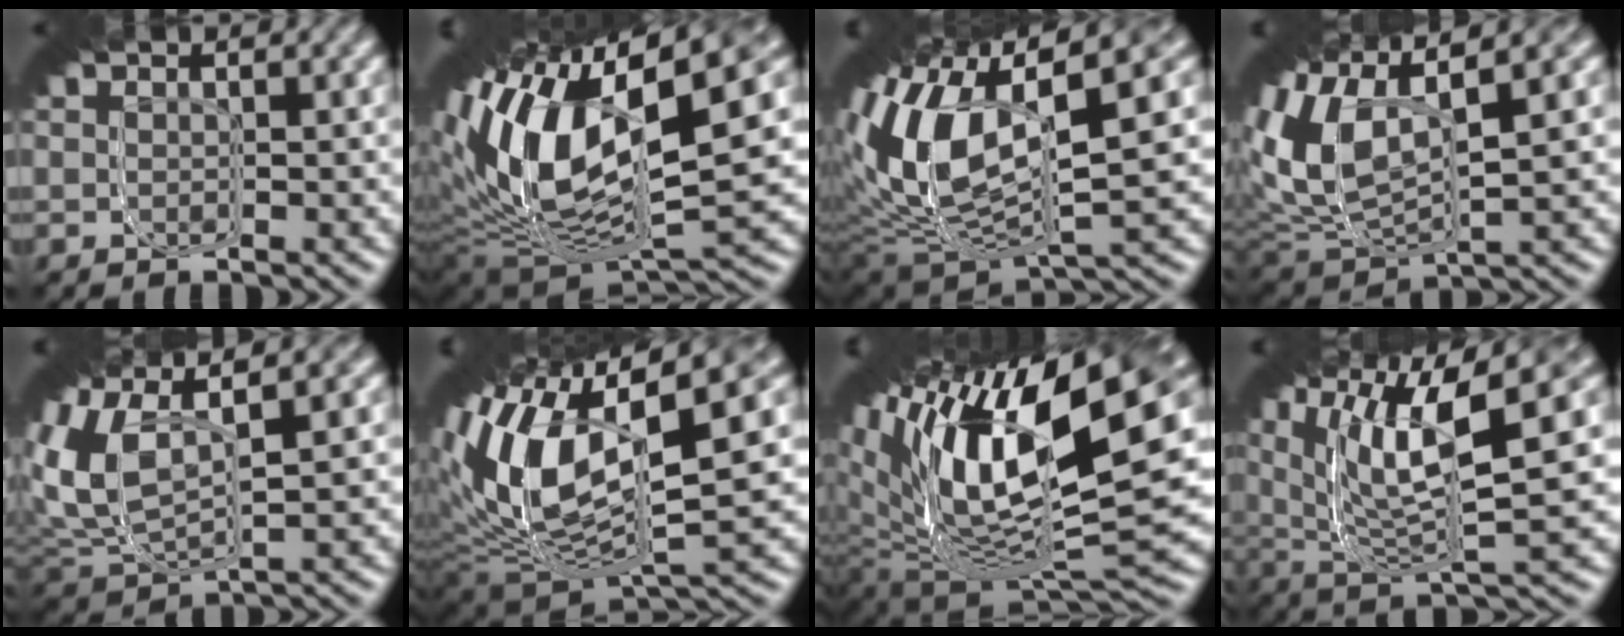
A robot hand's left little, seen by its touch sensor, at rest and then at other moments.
{"total": 18.8, "force": [1.0, 11.3, 15.0], "torque": [-0.228, 0.014, -0.010]}
{"total": 14.7, "force": [0.9, 9.5, 11.2], "torque": [-0.174, 0.010, -0.008]}
{"total": 12.4, "force": [3.0, 8.3, 8.8], "torque": [-0.141, 0.038, 0.017]}
{"total": 8.8, "force": [2.5, 5.6, 6.3], "torque": [-0.119, 0.023, 0.020]}
{"total": 16.9, "force": [0.4, 10.6, 13.1], "torque": [-0.199, 0.012, -0.018]}
{"total": 23.8, "force": [2.3, 14.7, 18.5], "torque": [-0.253, 0.028, 0.007]}
{"total": 14.4, "force": [4.4, 8.4, 10.8], "torque": [-0.168, 0.042, 0.029]}